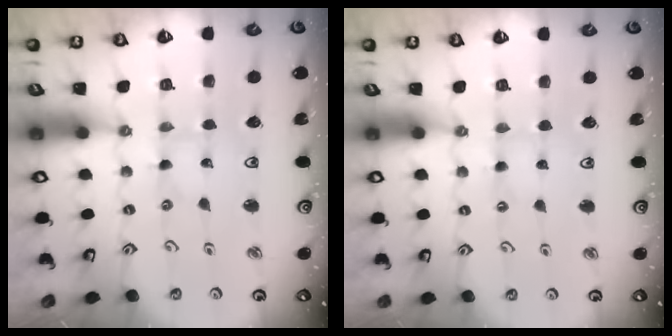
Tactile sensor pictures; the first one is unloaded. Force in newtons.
{"total": 1.7, "press": 1.7, "slide": 0.3}